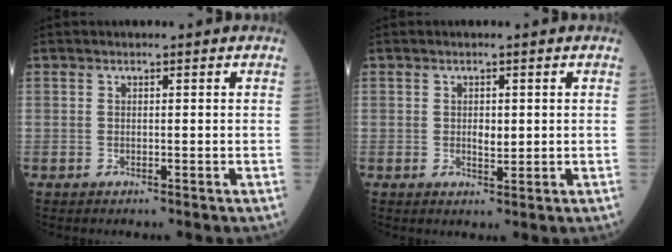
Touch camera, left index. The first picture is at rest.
{"total": 1.9, "force": [0.2, 1.0, 1.6], "torque": [-0.027, -0.002, 0.006]}